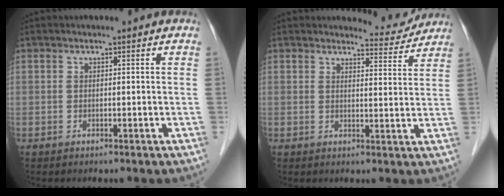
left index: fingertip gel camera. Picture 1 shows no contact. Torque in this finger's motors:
{"motor_torque": [-0.05, -1.08, 0.08, -0.02]}